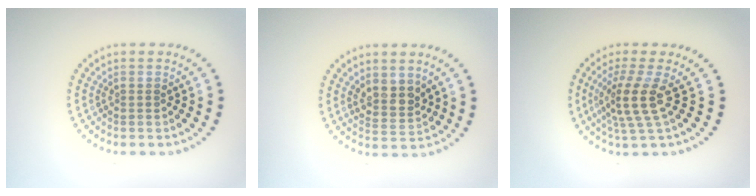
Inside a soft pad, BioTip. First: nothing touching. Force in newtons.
{"total": 2.4, "press": 2.2, "slide": 1.1}
{"total": 3.6, "press": 2.7, "slide": 2.5}